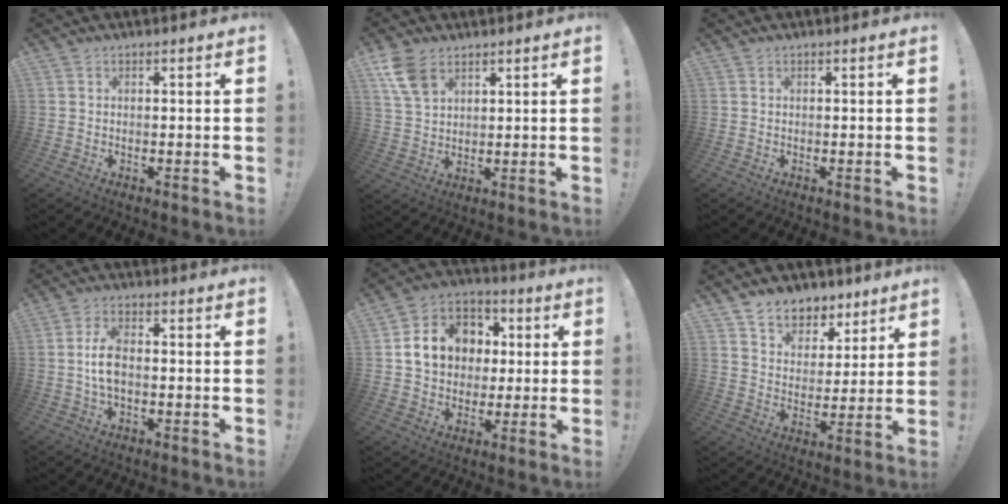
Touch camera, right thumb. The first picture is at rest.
{"total": 8.6, "force": [5.0, 5.1, 4.8], "torque": [-0.096, -0.012, 0.099]}
{"total": 0.0}
{"total": 6.7, "force": [-0.6, 3.2, 5.8], "torque": [-0.124, 0.005, -0.009]}
{"total": 14.7, "force": [2.2, 12.5, 7.3], "torque": [-0.099, 0.005, 0.054]}
{"total": 8.3, "force": [6.0, 5.5, 1.4], "torque": [-0.014, -0.049, 0.117]}